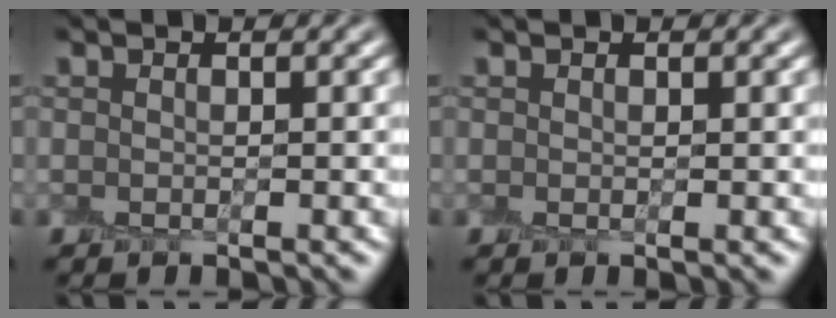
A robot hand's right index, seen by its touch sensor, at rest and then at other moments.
{"total": 0.0}